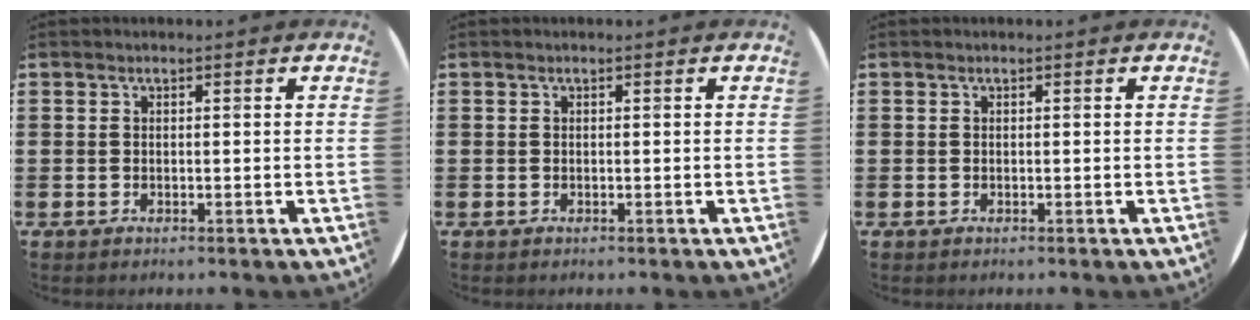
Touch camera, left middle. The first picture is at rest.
{"total": 0.0}
{"total": 0.0}